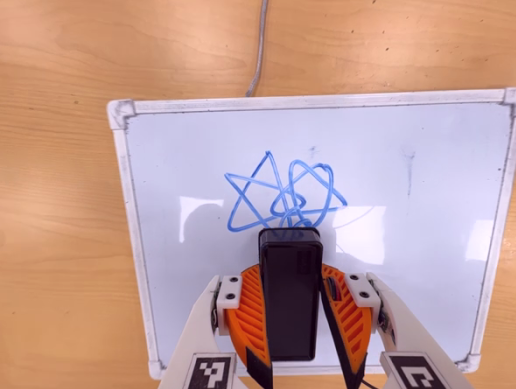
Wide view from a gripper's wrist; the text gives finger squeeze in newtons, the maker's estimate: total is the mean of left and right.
{"total": 7.1, "left": 6.5, "right": 7.7}